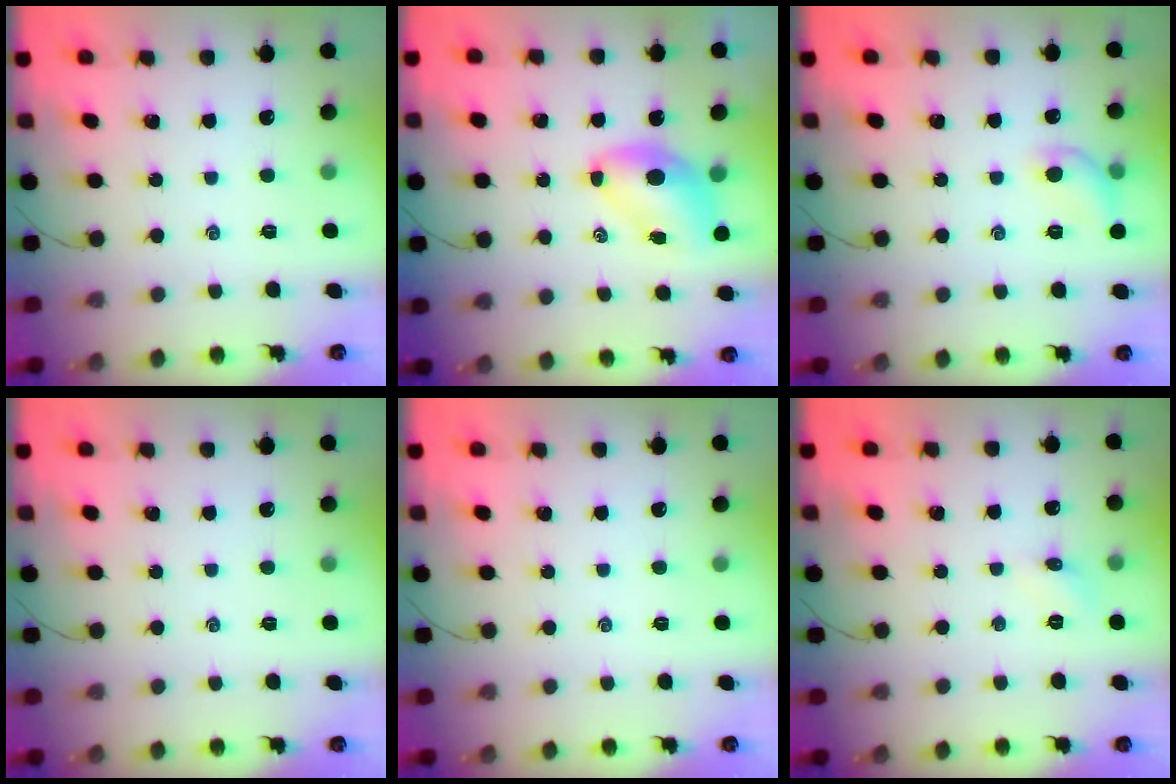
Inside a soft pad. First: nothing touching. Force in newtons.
{"total": 7.2, "press": 7.1, "slide": 1.1}
{"total": 7.8, "press": 7.7, "slide": 1.0}
{"total": 0.0}
{"total": 0.0}
{"total": 4.3, "press": 4.0, "slide": 1.4}